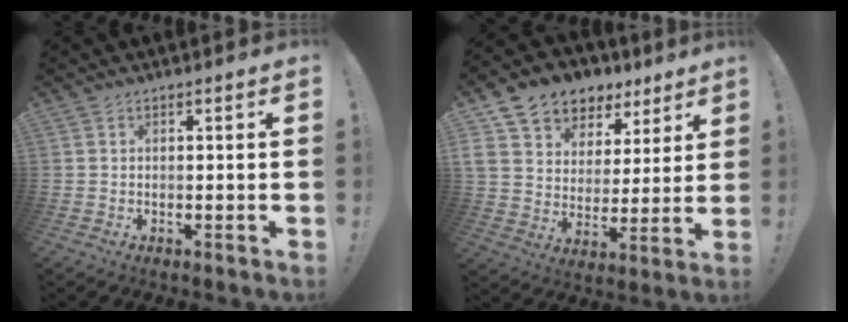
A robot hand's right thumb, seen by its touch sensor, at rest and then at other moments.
{"total": 9.7, "force": [6.0, 7.2, 2.5], "torque": [-0.034, -0.050, 0.117]}